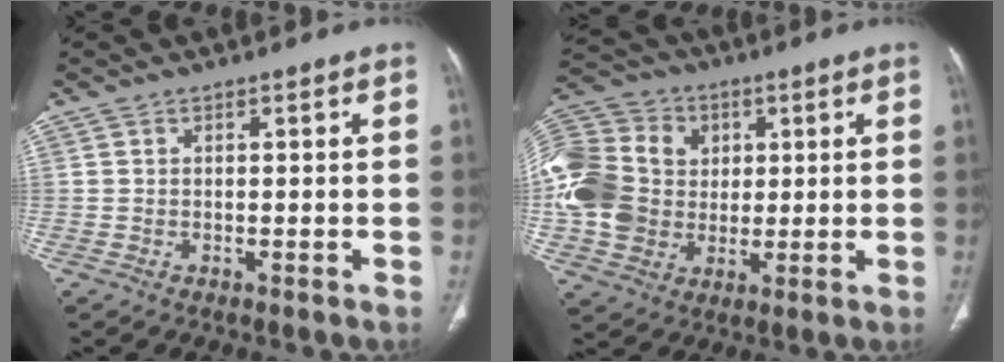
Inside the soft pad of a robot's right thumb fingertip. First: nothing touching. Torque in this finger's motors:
{"motor_torque": [0.26, 0.19, 0.36, 0.33, 0.26]}